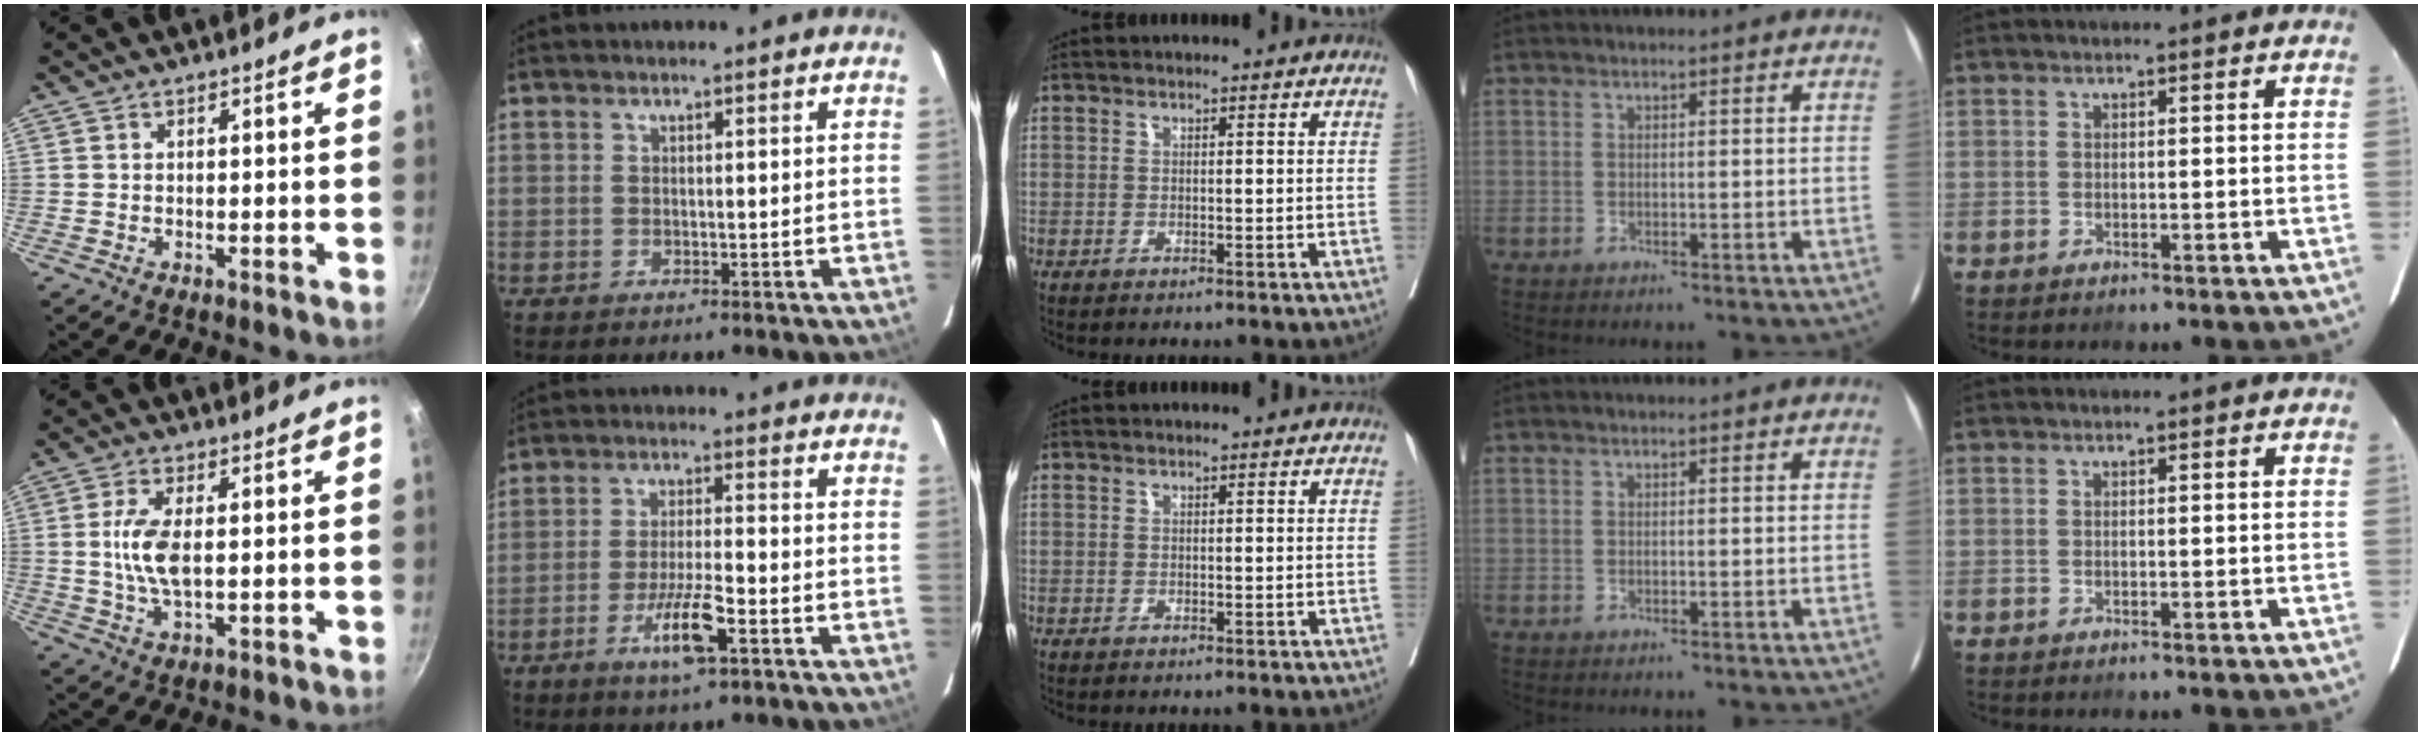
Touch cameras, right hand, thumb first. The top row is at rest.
{"thumb": {"total": 7.5, "force": [0.4, 3.2, 6.8], "torque": [-0.148, -0.006, 0.008]}, "index": {"total": 7.5, "force": [-3.7, 0.6, 6.5], "torque": [-0.125, -0.011, -0.063]}}